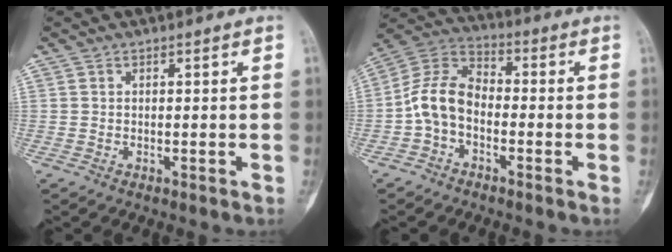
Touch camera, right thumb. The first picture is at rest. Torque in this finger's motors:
{"motor_torque": [0.07, 0.08, 0.88, -0.88, 0.03]}